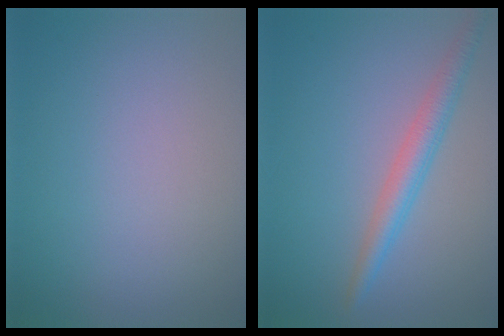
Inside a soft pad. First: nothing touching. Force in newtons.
{"total": 2.8, "press": 2.8, "slide": 0.1}